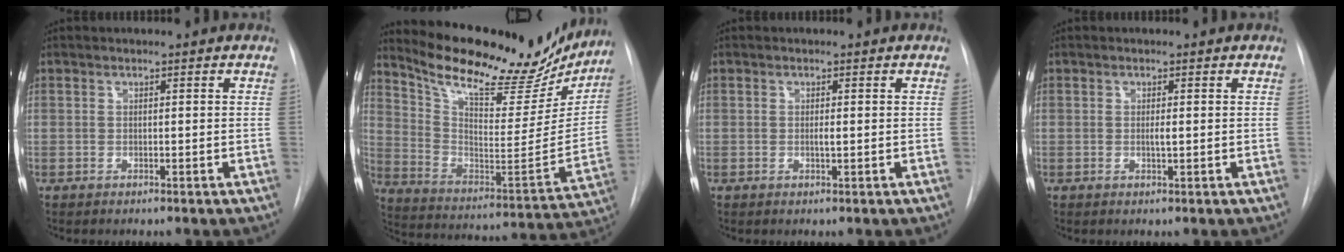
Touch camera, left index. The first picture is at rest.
{"total": 24.3, "force": [20.5, 7.2, 10.9], "torque": [-0.172, -0.026, 0.299]}
{"total": 0.8, "force": [-0.4, 0.0, 0.7], "torque": [-0.016, -0.008, -0.007]}
{"total": 0.9, "force": [-0.4, 0.0, 0.8], "torque": [-0.018, -0.008, -0.007]}